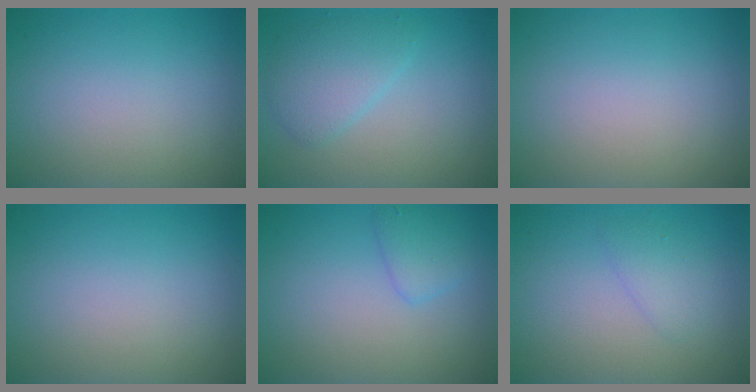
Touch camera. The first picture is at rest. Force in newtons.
{"total": 3.0, "press": 3.0, "slide": 0.2}
{"total": 0.0}
{"total": 0.0}
{"total": 1.8, "press": 1.8, "slide": 0.2}
{"total": 1.6, "press": 1.6, "slide": 0.1}